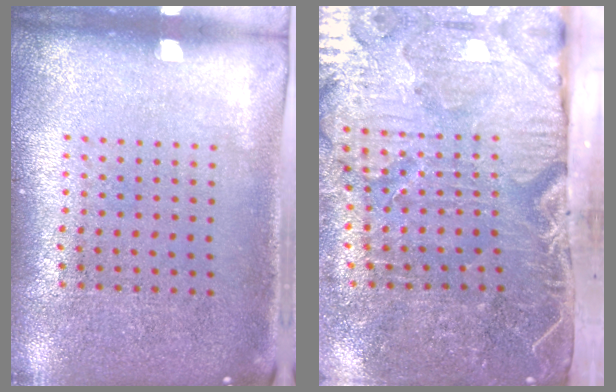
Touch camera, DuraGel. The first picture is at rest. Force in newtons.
{"total": 5.4, "press": 4.4, "slide": 3.0}